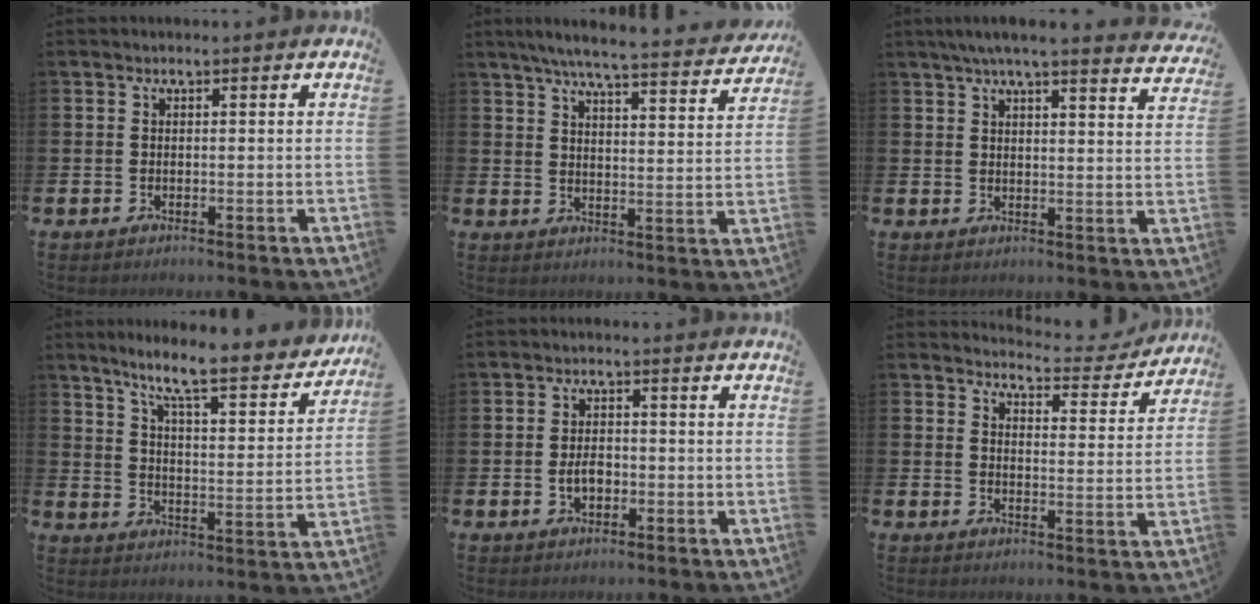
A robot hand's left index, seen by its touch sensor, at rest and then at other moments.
{"total": 6.5, "force": [5.8, 0.3, 2.8], "torque": [-0.059, -0.044, 0.096]}
{"total": 5.4, "force": [5.0, -0.1, 2.1], "torque": [-0.044, -0.023, 0.086]}
{"total": 8.8, "force": [7.6, 0.8, 4.2], "torque": [-0.099, -0.060, 0.123]}
{"total": 2.7, "force": [-0.5, 1.7, 1.9], "torque": [-0.029, 0.000, -0.013]}
{"total": 4.3, "force": [4.2, 0.8, 0.5], "torque": [-0.008, -0.038, 0.067]}